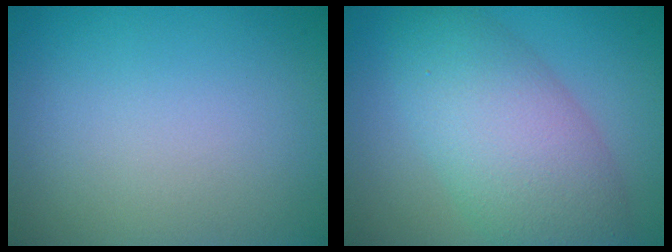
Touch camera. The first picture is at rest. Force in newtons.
{"total": 7.4, "press": 7.4, "slide": 0.4}